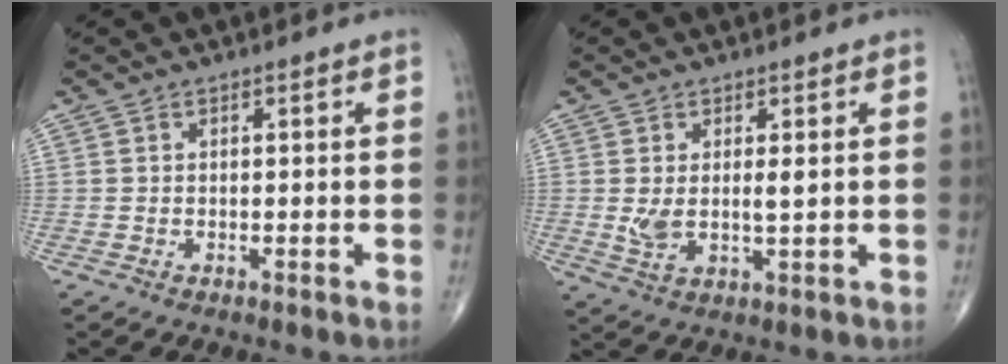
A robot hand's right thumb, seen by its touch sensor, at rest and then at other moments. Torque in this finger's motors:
{"motor_torque": [0.35, 0.40, 0.22, 0.22, 0.02]}